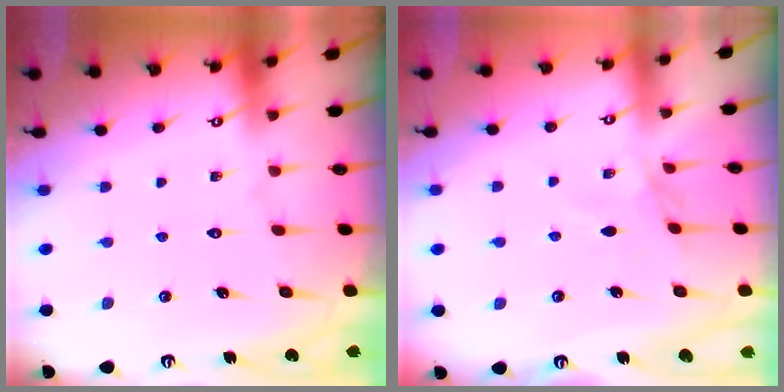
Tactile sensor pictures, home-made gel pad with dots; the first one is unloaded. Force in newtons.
{"total": 2.2, "press": 2.1, "slide": 0.5}